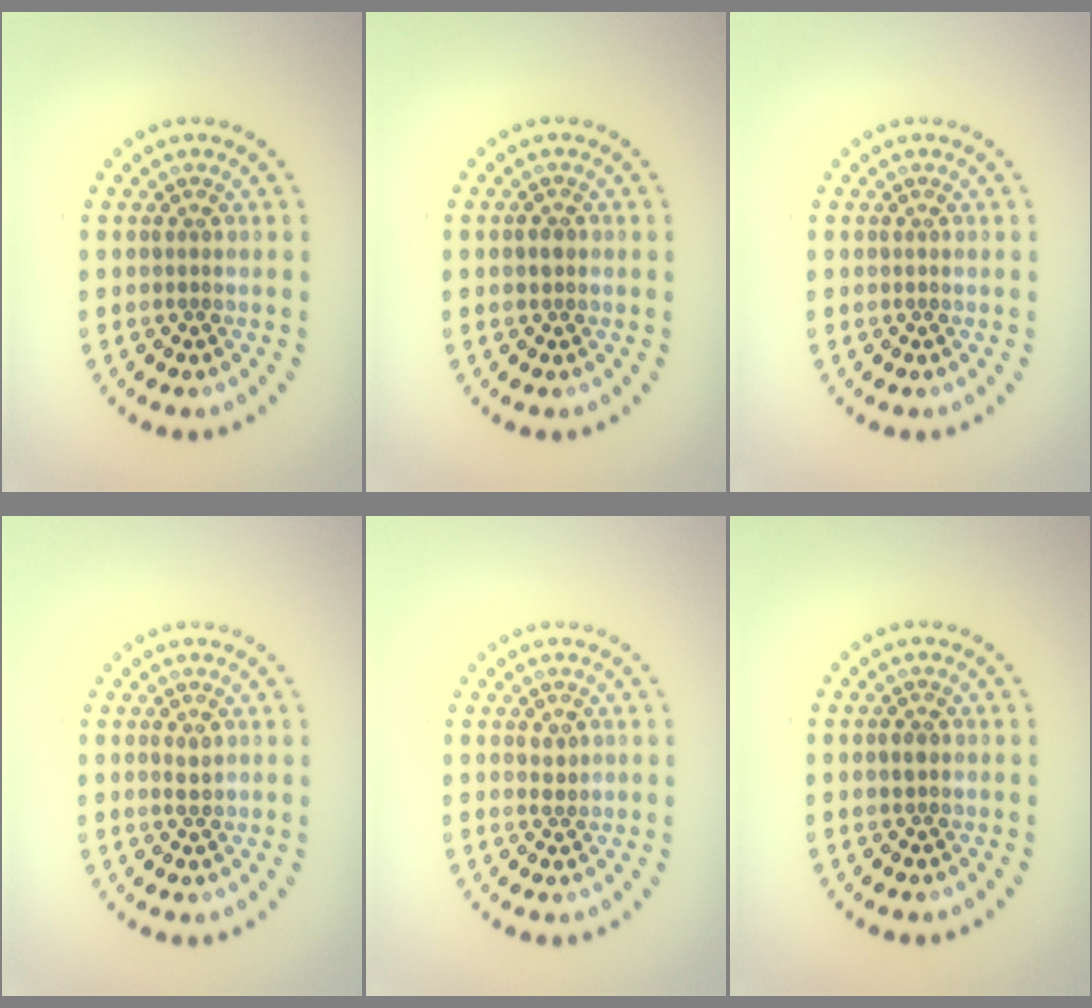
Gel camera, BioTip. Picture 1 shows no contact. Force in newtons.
{"total": 0.9, "press": 0.8, "slide": 0.3}
{"total": 0.0}
{"total": 0.9, "press": 0.9, "slide": 0.1}
{"total": 1.0, "press": 1.0, "slide": 0.3}
{"total": 0.9, "press": 0.9, "slide": 0.2}